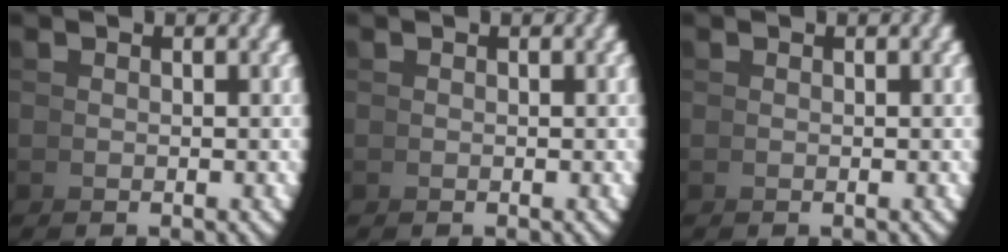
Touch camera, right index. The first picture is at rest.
{"total": 0.0}
{"total": 0.0}